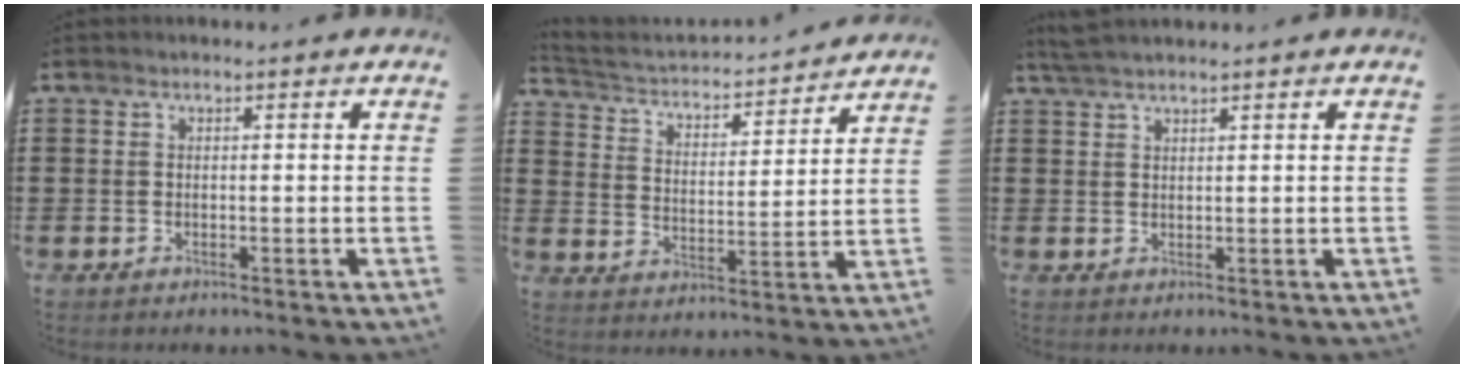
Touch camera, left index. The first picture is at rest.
{"total": 2.6, "force": [2.5, 0.7, 0.5], "torque": [-0.031, -0.027, 0.031]}
{"total": 2.1, "force": [2.0, 0.0, 0.8], "torque": [-0.019, 0.002, 0.039]}